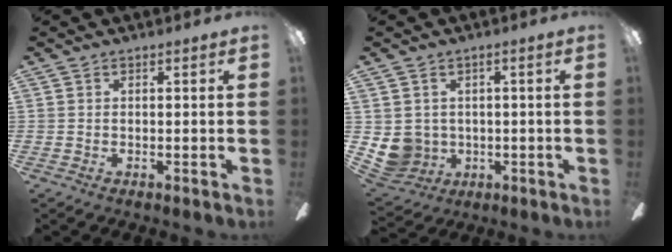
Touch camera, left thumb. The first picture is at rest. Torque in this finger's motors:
{"motor_torque": [0.80, 0.80, 0.19, -0.28, 0.00]}